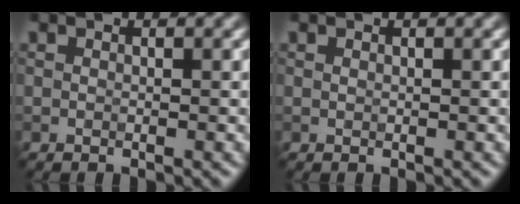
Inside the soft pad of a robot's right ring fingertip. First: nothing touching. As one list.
[{"total": 0.0}]